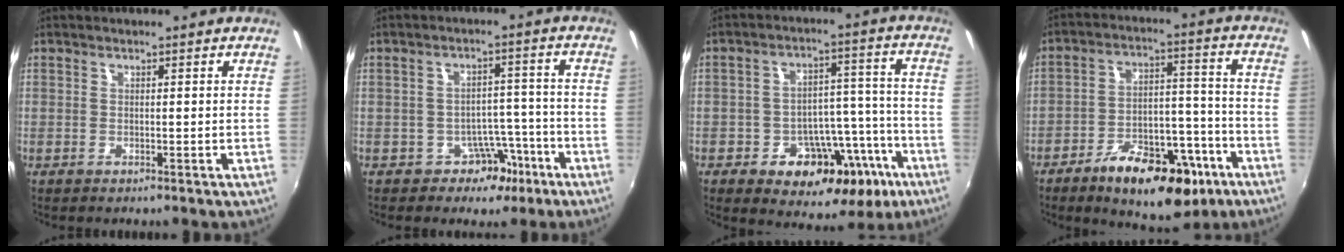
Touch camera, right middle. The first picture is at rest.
{"total": 5.3, "force": [-3.1, 3.8, 1.9], "torque": [-0.031, 0.021, -0.033]}
{"total": 16.2, "force": [-7.7, 10.6, 9.5], "torque": [-0.147, 0.025, -0.087]}
{"total": 17.8, "force": [-10.6, 7.9, 11.9], "torque": [-0.187, 0.008, -0.148]}